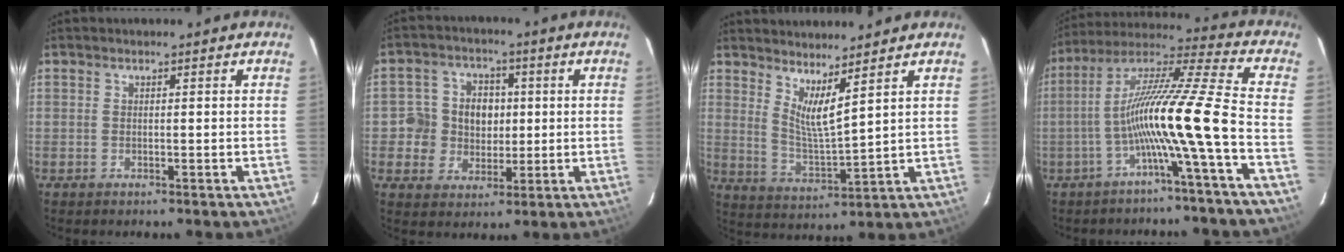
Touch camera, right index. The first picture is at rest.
{"total": 8.5, "force": [0.3, 8.1, 2.5], "torque": [-0.059, 0.013, 0.002]}
{"total": 6.9, "force": [4.9, 0.3, 4.8], "torque": [-0.081, -0.017, 0.089]}
{"total": 14.7, "force": [-5.5, -1.6, 13.6], "torque": [-0.235, 0.001, -0.104]}